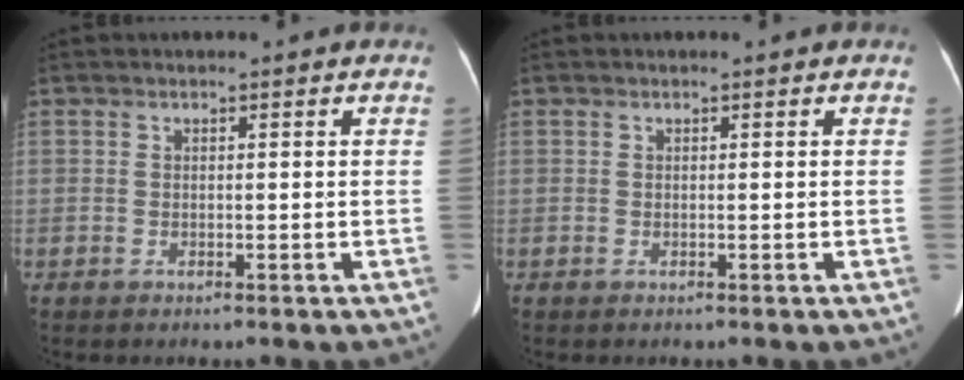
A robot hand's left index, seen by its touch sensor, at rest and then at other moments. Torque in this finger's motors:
{"motor_torque": [-0.05, 0.05, 0.00, 0.00]}